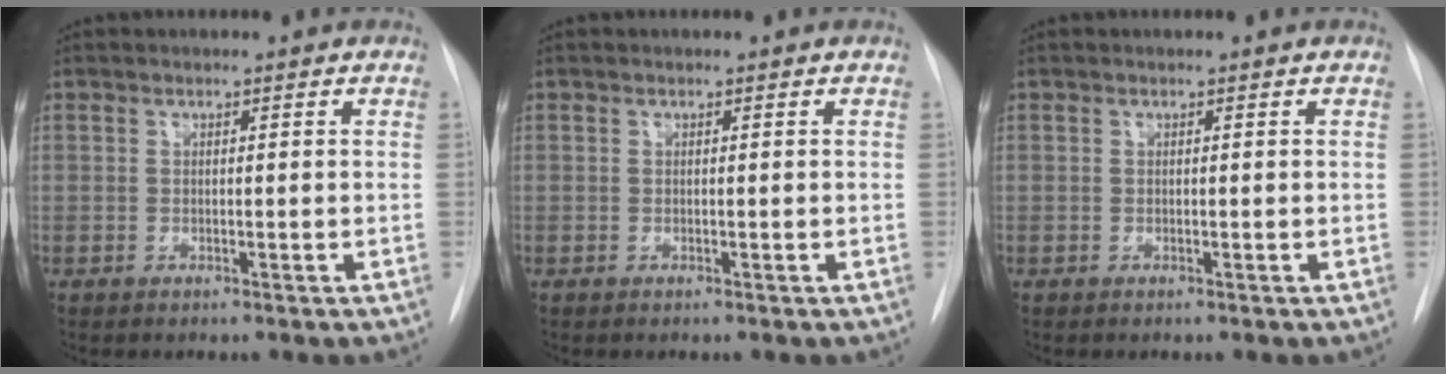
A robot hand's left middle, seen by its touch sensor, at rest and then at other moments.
{"total": 0.0}
{"total": 0.0}